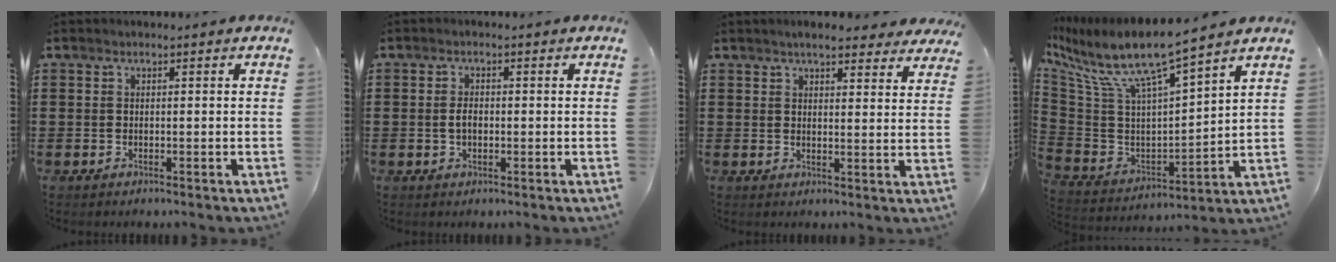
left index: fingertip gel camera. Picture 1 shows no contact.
{"total": 2.1, "force": [-0.3, 1.0, 1.8], "torque": [-0.037, 0.004, -0.008]}
{"total": 4.3, "force": [3.9, 0.6, 1.8], "torque": [-0.039, -0.009, 0.069]}
{"total": 9.1, "force": [6.5, 1.0, 6.3], "torque": [-0.149, -0.057, 0.105]}